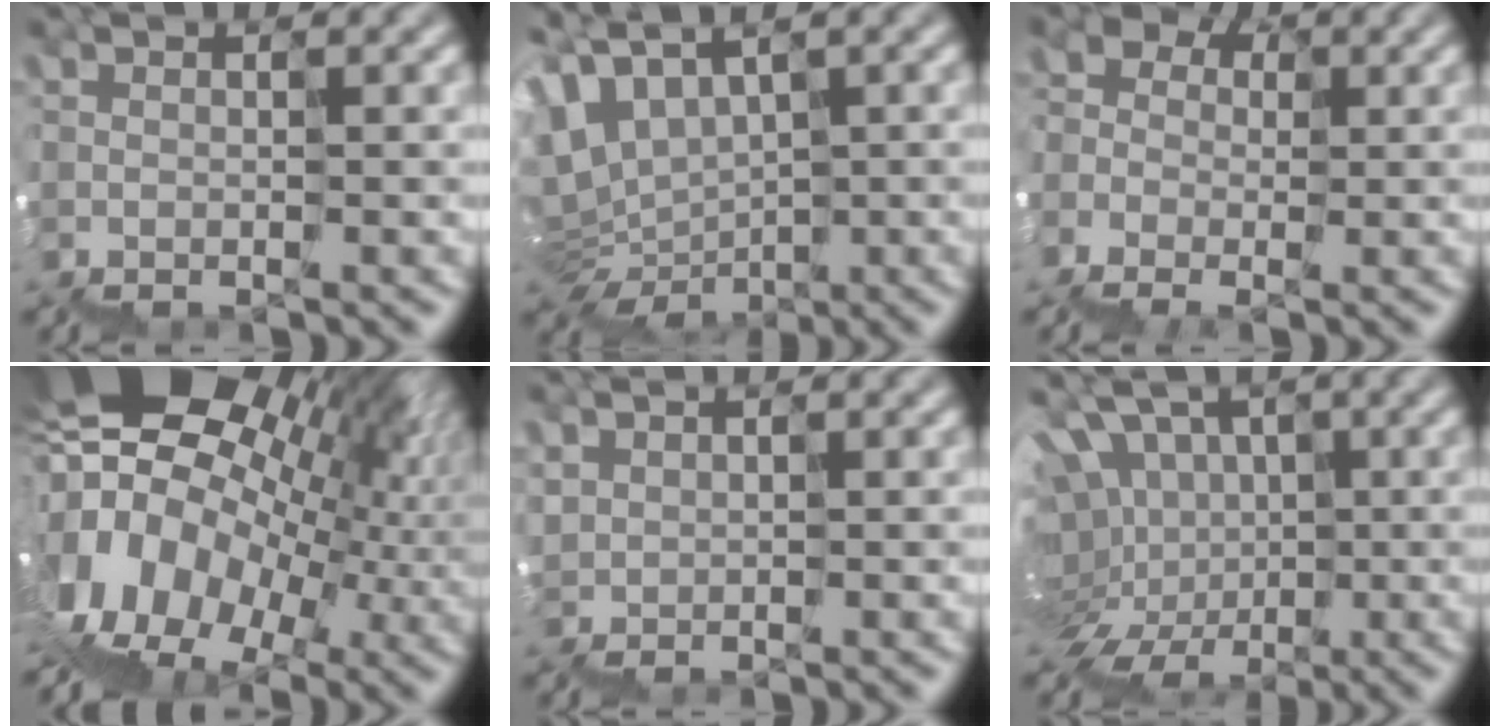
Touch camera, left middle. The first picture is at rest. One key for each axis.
{"total": 5.0, "fx": 0.6, "fy": 3.2, "fz": 3.7, "tx": -0.108, "ty": 0.003, "tz": 0.032}
{"total": 3.4, "fx": -1.7, "fy": 2.9, "fz": 0.8, "tx": -0.051, "ty": 0.004, "tz": -0.030}
{"total": 17.6, "fx": 0.2, "fy": 13.2, "fz": 11.6, "tx": -0.197, "ty": 0.027, "tz": -0.015}
{"total": 0.8, "fx": 0.6, "fy": 0.6, "fz": 0.0, "tx": -0.029, "ty": 0.004, "tz": 0.022}
{"total": 8.1, "fx": 0.2, "fy": 6.8, "fz": 4.3, "tx": -0.078, "ty": 0.029, "tz": -0.005}